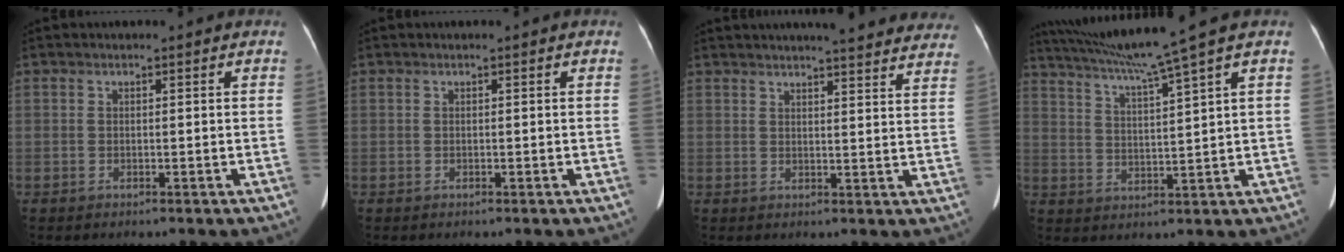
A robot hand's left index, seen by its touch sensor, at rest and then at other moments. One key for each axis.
{"total": 0.0}
{"total": 18.9, "fx": 17.1, "fy": 2.5, "fz": 7.5, "tx": -0.086, "ty": -0.011, "tz": 0.190}
{"total": 10.3, "fx": 8.1, "fy": -2.9, "fz": 5.6, "tx": -0.100, "ty": -0.002, "tz": 0.142}